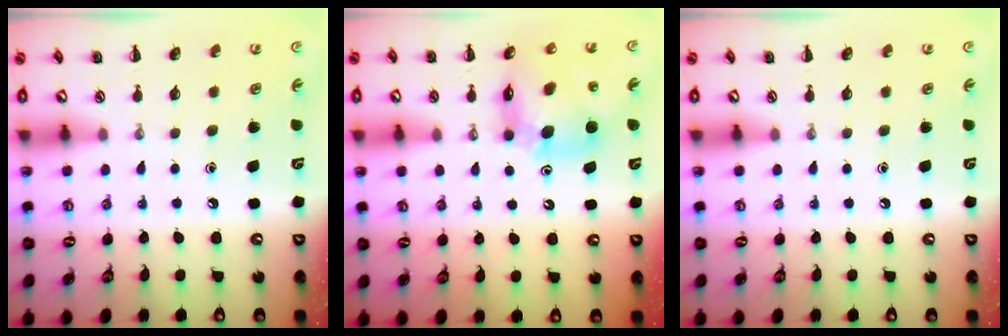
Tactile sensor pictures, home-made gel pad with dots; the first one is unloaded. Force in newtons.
{"total": 11.4, "press": 10.9, "slide": 3.3}
{"total": 0.0}